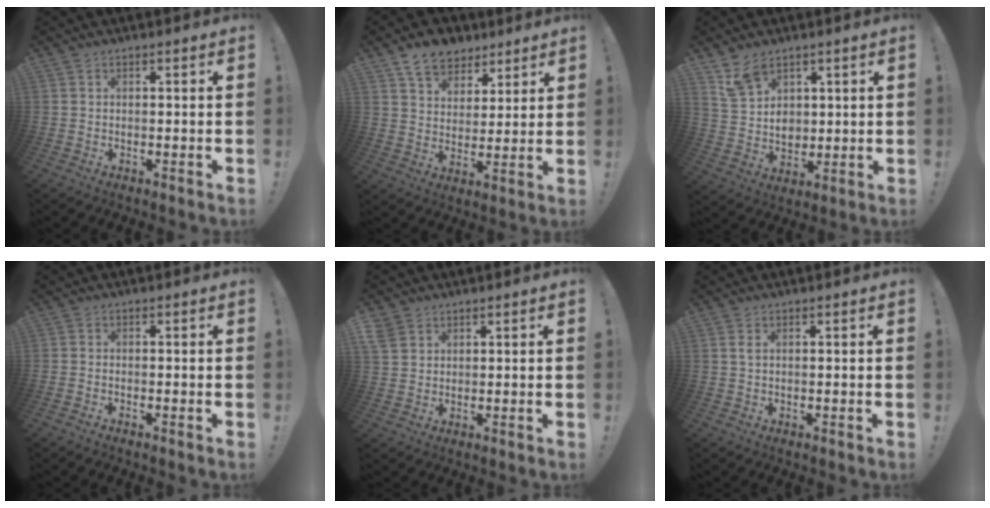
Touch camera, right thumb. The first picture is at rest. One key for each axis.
{"total": 10.0, "fx": 7.2, "fy": 6.4, "fz": 2.6, "tx": -0.045, "ty": -0.045, "tz": 0.141}
{"total": 9.4, "fx": 6.2, "fy": 6.5, "fz": 2.9, "tx": -0.052, "ty": -0.033, "tz": 0.124}
{"total": 1.1, "fx": -0.9, "fy": -0.3, "fz": 0.4, "tx": -0.012, "ty": 0.001, "tz": -0.015}
{"total": 3.8, "fx": 2.5, "fy": 2.6, "fz": 1.2, "tx": -0.013, "ty": -0.013, "tz": 0.048}
{"total": 1.0, "fx": 0.3, "fy": 0.3, "fz": 0.9, "tx": -0.024, "ty": 0.005, "tz": 0.005}